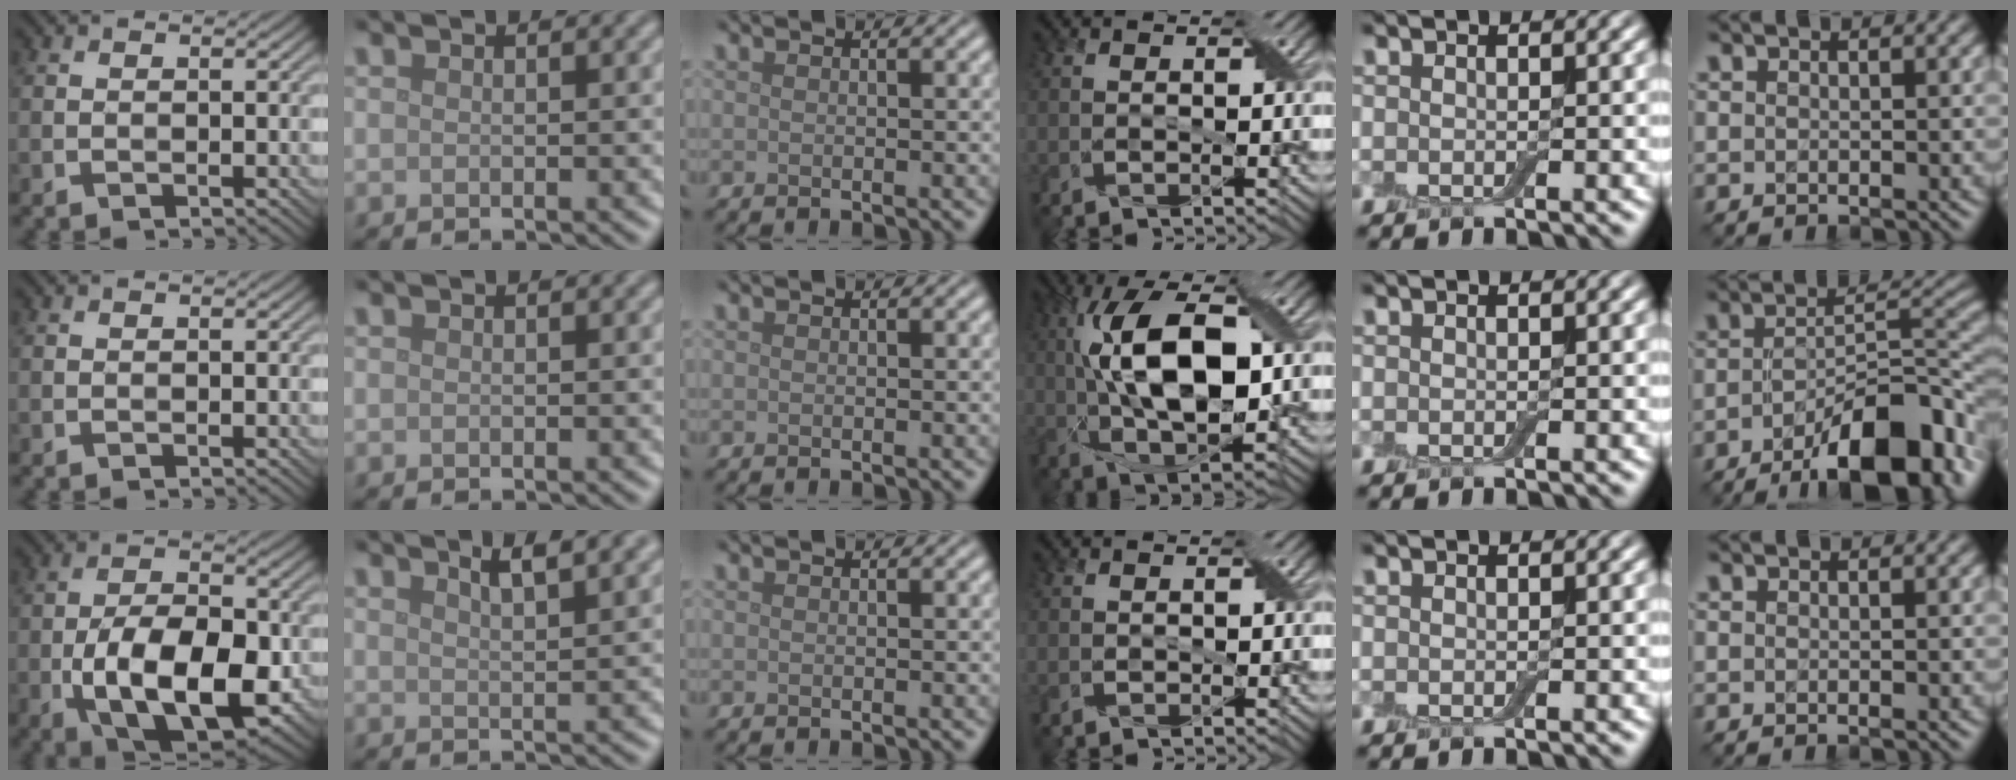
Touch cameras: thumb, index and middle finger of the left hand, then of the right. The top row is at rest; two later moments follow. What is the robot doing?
{"motion": "open", "object": "airpods case & airpods"}